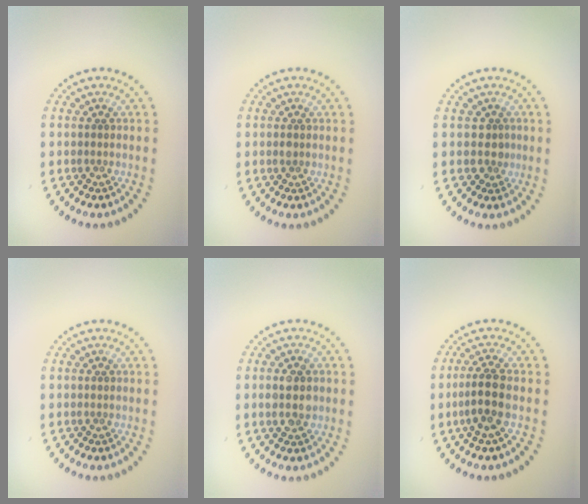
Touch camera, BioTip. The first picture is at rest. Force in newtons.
{"total": 0.6, "press": 0.6, "slide": 0.1}
{"total": 1.1, "press": 0.7, "slide": 0.8}
{"total": 0.0}
{"total": 2.8, "press": 2.8, "slide": 0.1}
{"total": 2.8, "press": 2.5, "slide": 1.3}